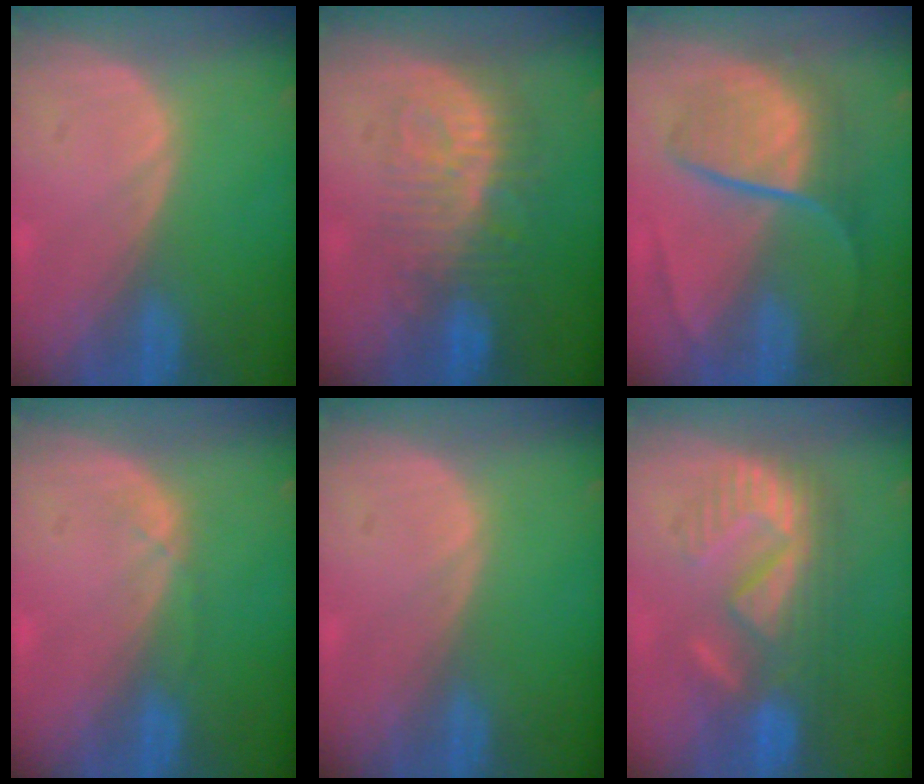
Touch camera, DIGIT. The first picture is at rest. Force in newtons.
{"total": 9.4, "press": 8.5, "slide": 3.9}
{"total": 8.9, "press": 7.6, "slide": 4.5}
{"total": 1.1, "press": 1.1, "slide": 0.2}
{"total": 0.0}
{"total": 8.9, "press": 8.8, "slide": 1.8}